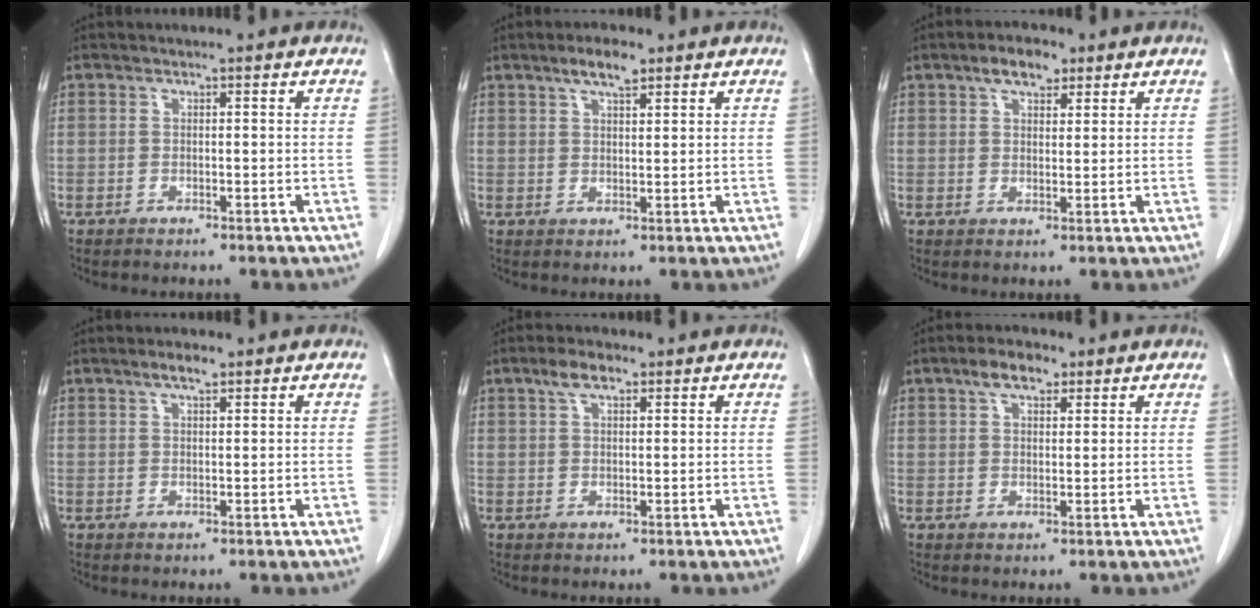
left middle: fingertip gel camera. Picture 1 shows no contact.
{"total": 4.0, "force": [2.8, 1.0, 2.7], "torque": [-0.053, 0.005, 0.048]}
{"total": 4.5, "force": [2.9, 2.1, 2.7], "torque": [-0.049, 0.011, 0.049]}
{"total": 2.3, "force": [1.6, 0.6, 1.6], "torque": [-0.032, 0.003, 0.029]}
{"total": 3.5, "force": [2.2, 1.4, 2.4], "torque": [-0.049, 0.010, 0.042]}
{"total": 4.5, "force": [2.8, 2.1, 2.8], "torque": [-0.055, 0.014, 0.050]}